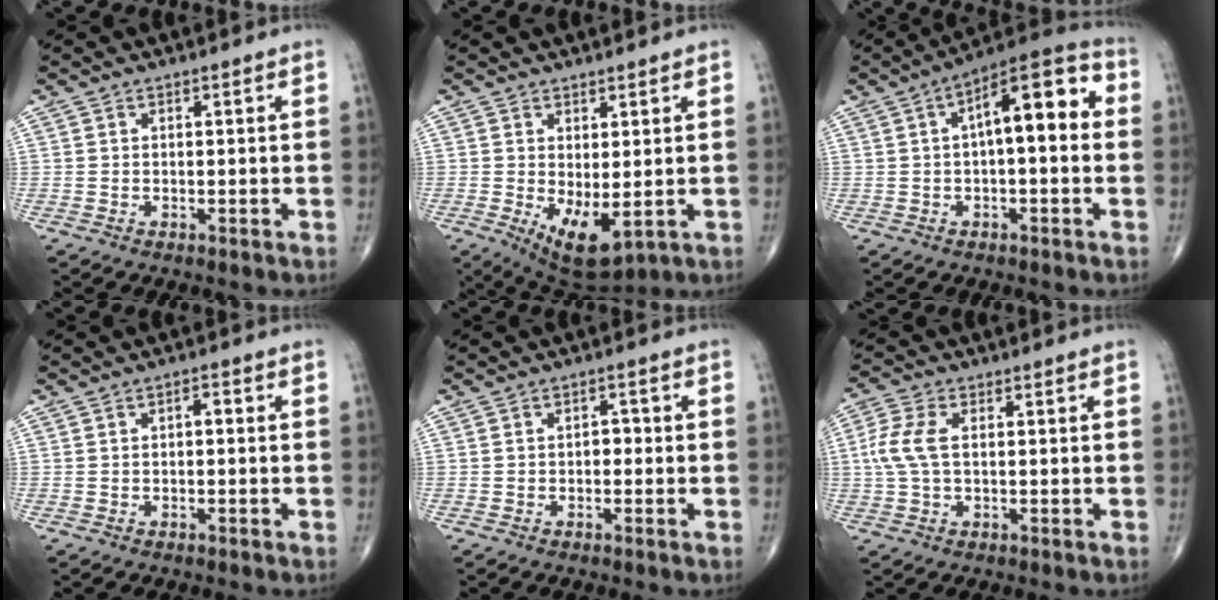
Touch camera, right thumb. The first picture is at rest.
{"total": 8.0, "force": [-1.1, 3.6, 7.0], "torque": [-0.109, -0.015, 0.002]}
{"total": 13.5, "force": [1.8, 5.2, 12.3], "torque": [-0.166, 0.042, 0.020]}
{"total": 1.4, "force": [0.0, 0.7, 1.1], "torque": [-0.011, 0.008, -0.003]}
{"total": 1.8, "force": [-0.4, 1.2, 1.2], "torque": [-0.006, 0.006, -0.012]}
{"total": 6.4, "force": [0.5, 3.5, 5.4], "torque": [-0.142, 0.014, 0.006]}